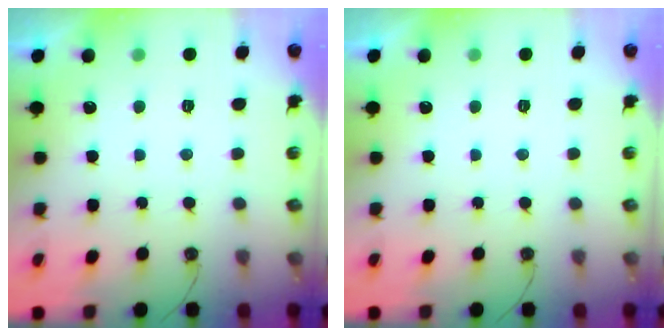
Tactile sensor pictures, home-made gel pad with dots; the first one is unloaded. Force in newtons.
{"total": 0.0}